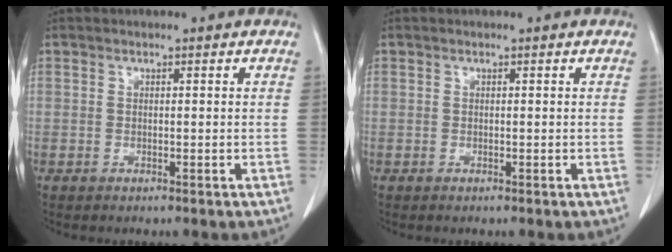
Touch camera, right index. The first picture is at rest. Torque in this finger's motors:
{"motor_torque": [0.00, 0.00, 0.00, 0.00]}